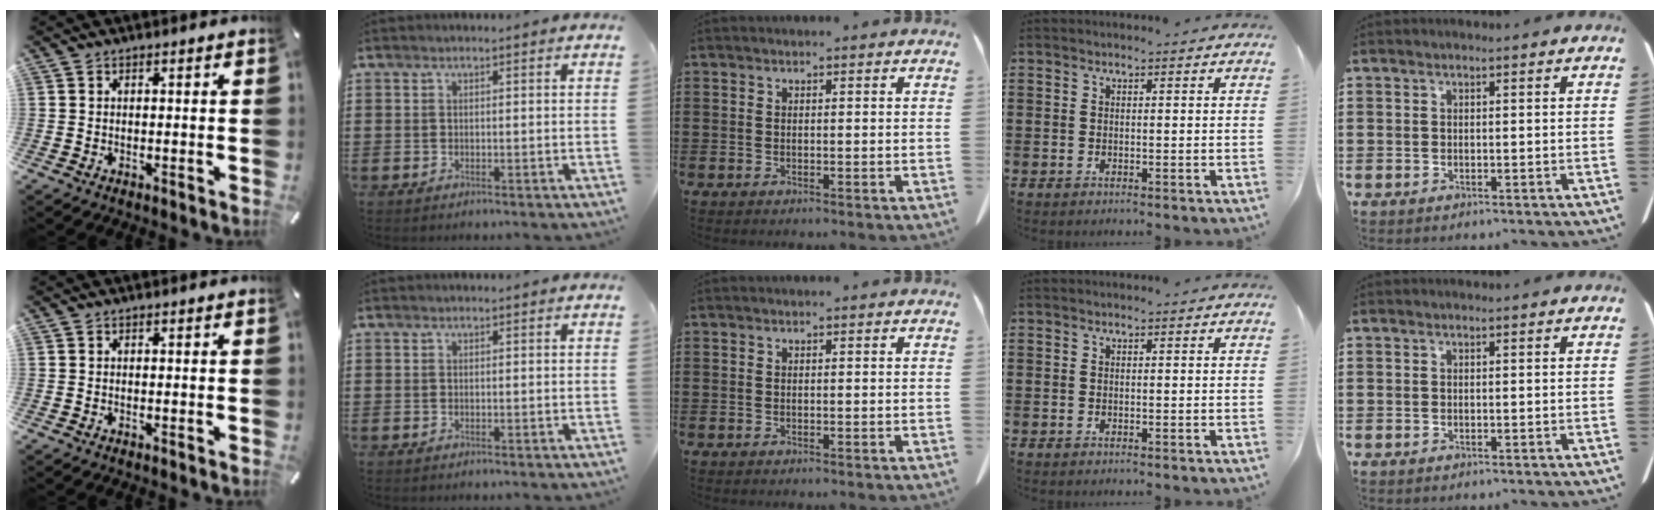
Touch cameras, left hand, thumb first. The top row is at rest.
{}